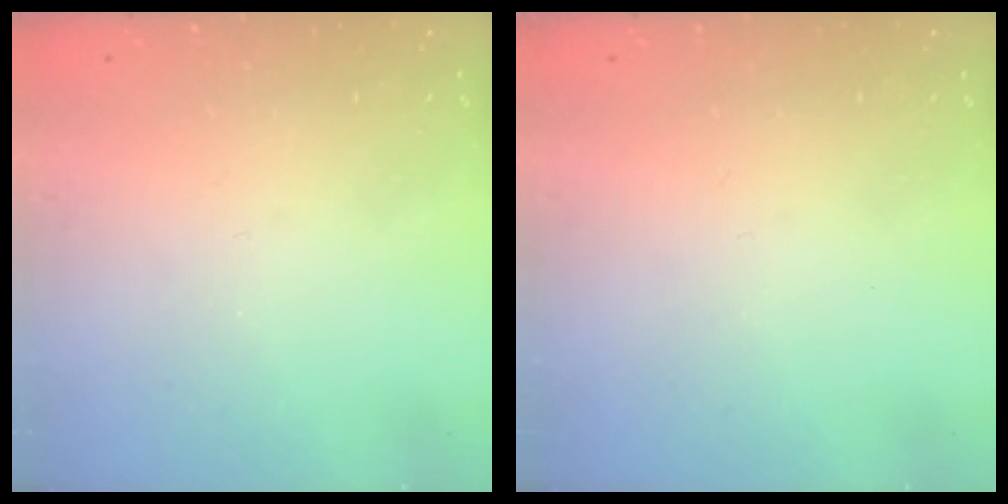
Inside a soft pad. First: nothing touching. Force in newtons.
{"total": 0.0}